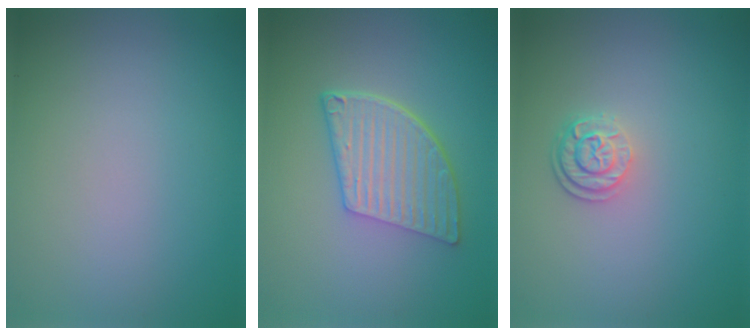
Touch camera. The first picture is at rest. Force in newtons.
{"total": 5.7, "press": 4.2, "slide": 3.8}
{"total": 2.5, "press": 1.9, "slide": 1.6}